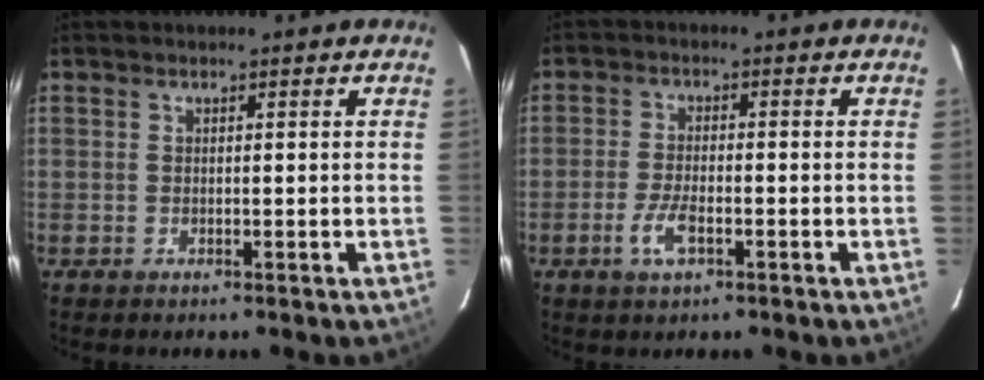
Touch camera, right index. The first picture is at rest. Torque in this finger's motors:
{"motor_torque": [0.72, -0.24, 0.23, 0.08]}